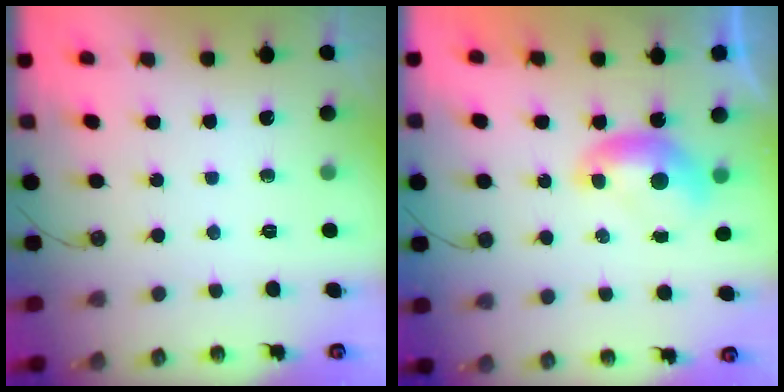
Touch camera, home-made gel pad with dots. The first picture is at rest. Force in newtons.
{"total": 0.0}